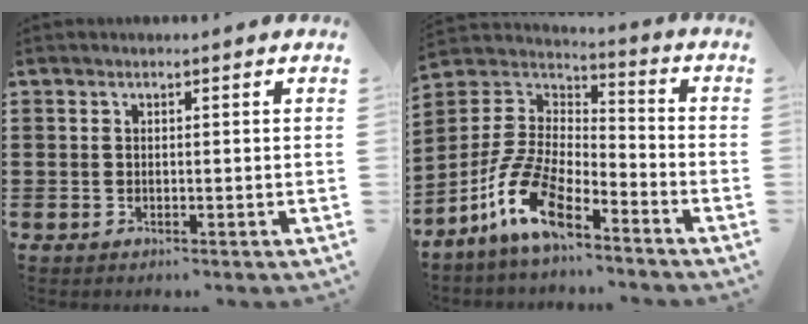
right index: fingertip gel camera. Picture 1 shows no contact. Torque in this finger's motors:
{"motor_torque": [0.08, 0.55, 0.71, 0.20]}